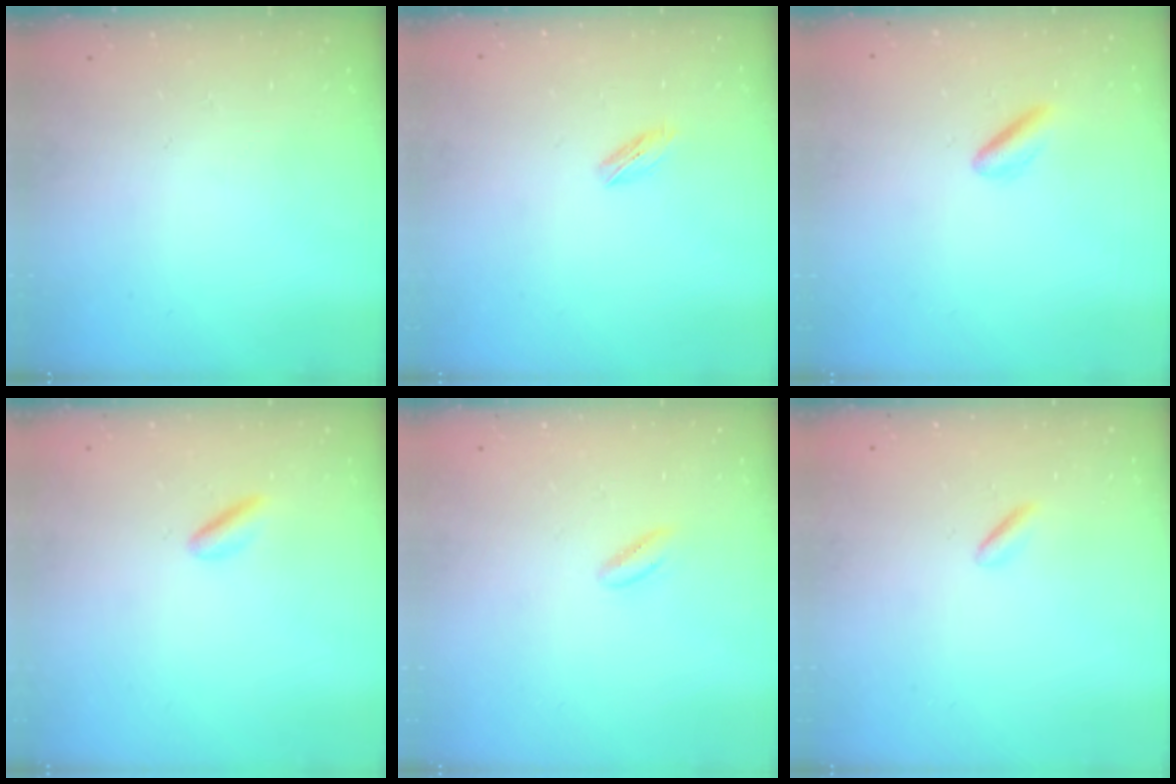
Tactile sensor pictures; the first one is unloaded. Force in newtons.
{"total": 3.4, "press": 3.2, "slide": 1.0}
{"total": 2.9, "press": 2.7, "slide": 1.1}
{"total": 2.0, "press": 2.0, "slide": 0.3}
{"total": 2.6, "press": 2.4, "slide": 1.1}
{"total": 0.0}